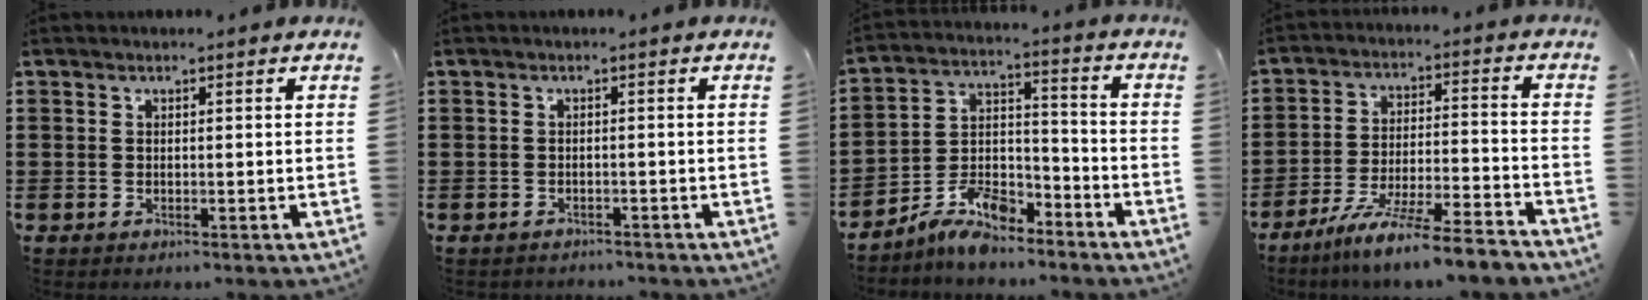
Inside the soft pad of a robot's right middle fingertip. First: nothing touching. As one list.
[{"total": 1.0, "force": [-1.0, 0.2, -0.1], "torque": [-0.002, 0.002, -0.022]}, {"total": 8.8, "force": [-7.8, 2.6, 3.2], "torque": [-0.064, 0.021, -0.150]}, {"total": 8.8, "force": [-7.8, -0.5, 4.0], "torque": [-0.073, 0.000, -0.151]}]